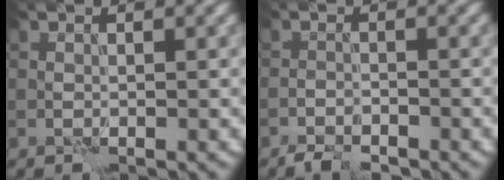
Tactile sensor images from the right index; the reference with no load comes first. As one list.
[{"total": 1.9, "force": [-1.9, 0.4, 0.4], "torque": [-0.003, 0.001, -0.035]}]